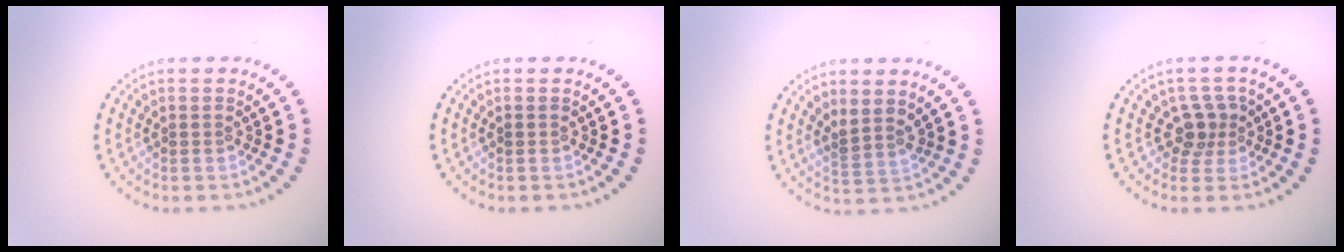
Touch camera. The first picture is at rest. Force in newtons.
{"total": 0.5, "press": 0.5, "slide": 0.1}
{"total": 2.0, "press": 1.6, "slide": 1.2}
{"total": 2.4, "press": 1.8, "slide": 1.5}